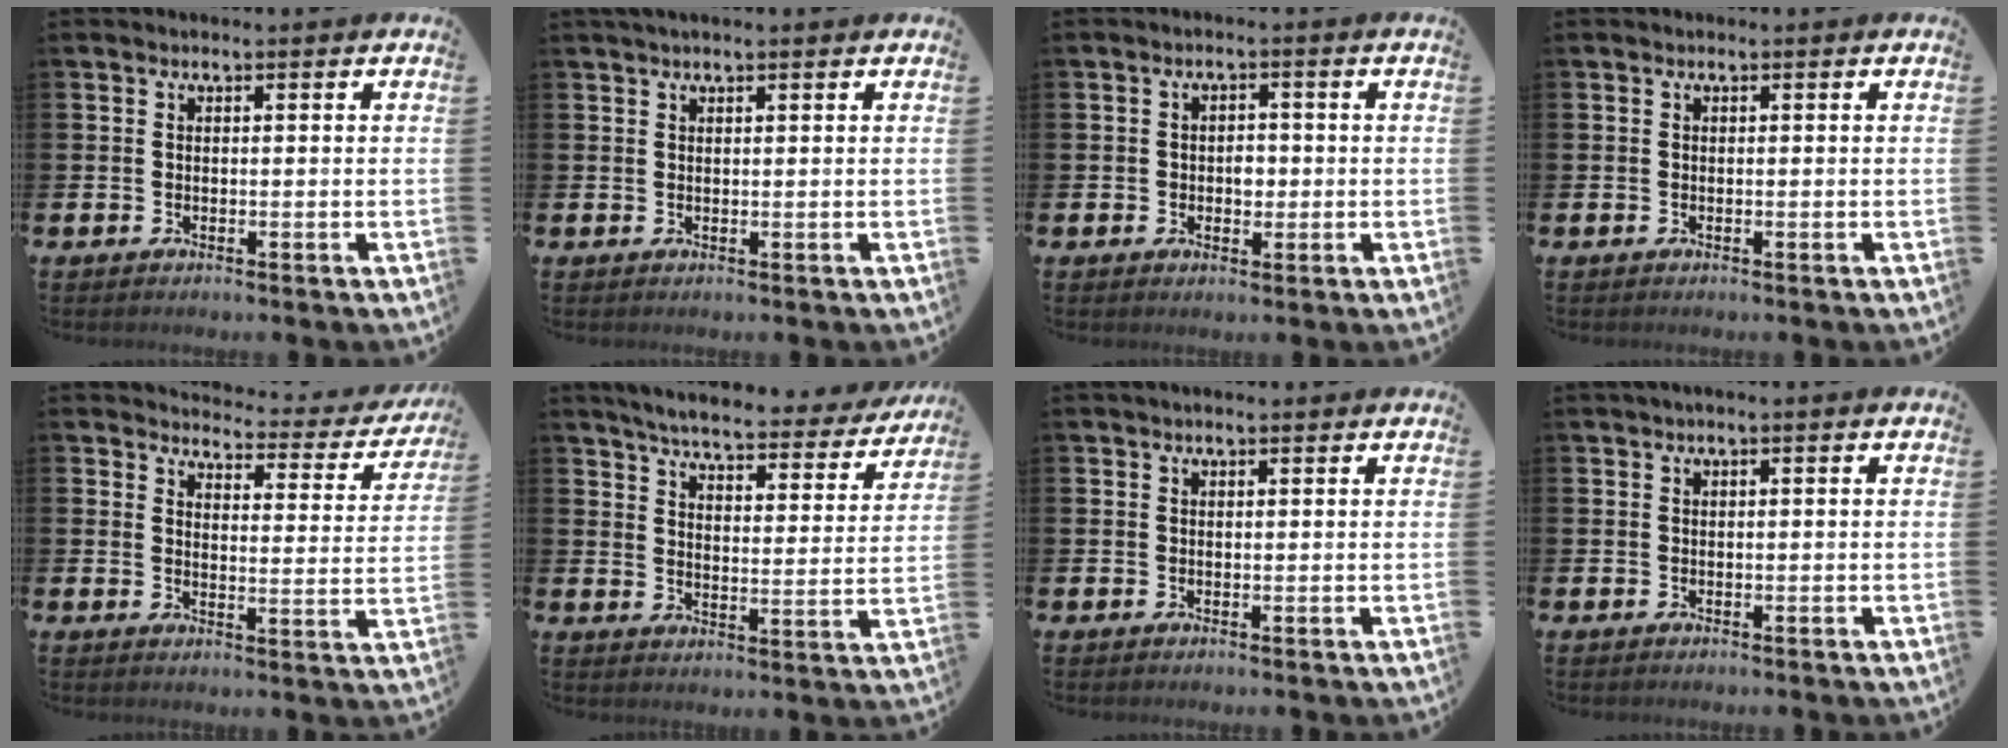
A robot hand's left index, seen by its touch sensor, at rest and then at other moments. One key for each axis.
{"total": 1.2, "fx": 1.0, "fy": 0.0, "fz": 0.6, "tx": -0.012, "ty": 0.002, "tz": 0.018}
{"total": 2.3, "fx": -0.2, "fy": 1.9, "fz": 1.3, "tx": -0.010, "ty": 0.002, "tz": -0.010}
{"total": 0.0}
{"total": 3.3, "fx": 3.1, "fy": 0.9, "fz": 0.6, "tx": -0.019, "ty": -0.033, "tz": 0.043}
{"total": 5.6, "fx": 5.3, "fy": 0.6, "fz": 1.9, "tx": -0.057, "ty": -0.038, "tz": 0.086}
{"total": 0.6, "fx": 0.5, "fy": 0.1, "fz": 0.3, "tx": -0.007, "ty": 0.002, "tz": 0.009}
{"total": 0.6, "fx": 0.1, "fy": 0.0, "fz": 0.6, "tx": -0.018, "ty": 0.004, "tz": 0.002}